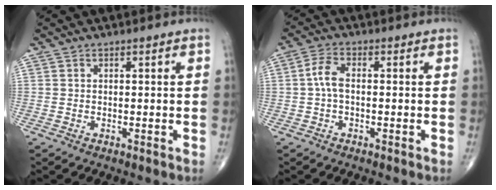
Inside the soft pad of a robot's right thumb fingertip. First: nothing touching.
{"total": 3.9, "force": [-0.1, 1.9, 3.4], "torque": [-0.077, 0.011, -0.007]}